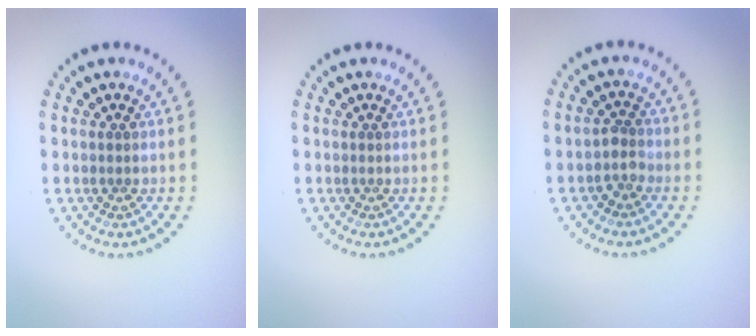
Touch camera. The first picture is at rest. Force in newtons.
{"total": 0.0}
{"total": 1.6, "press": 1.4, "slide": 0.9}